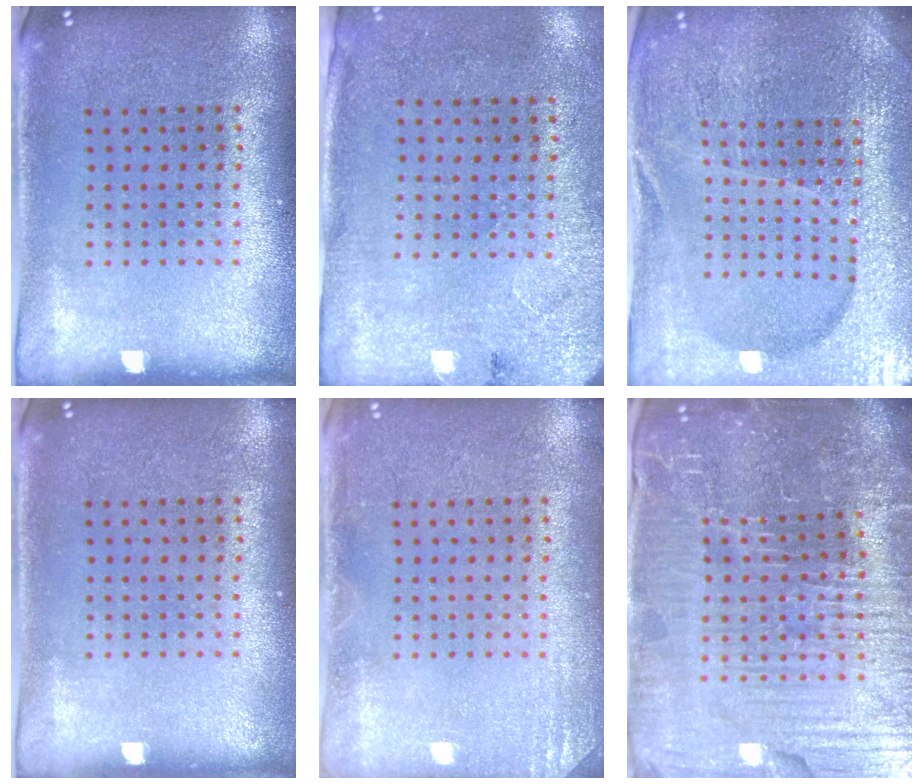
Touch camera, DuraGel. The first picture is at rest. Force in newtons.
{"total": 2.7, "press": 2.2, "slide": 1.5}
{"total": 5.4, "press": 4.9, "slide": 2.3}
{"total": 0.0}
{"total": 1.6, "press": 1.6, "slide": 0.3}
{"total": 7.1, "press": 6.3, "slide": 3.3}